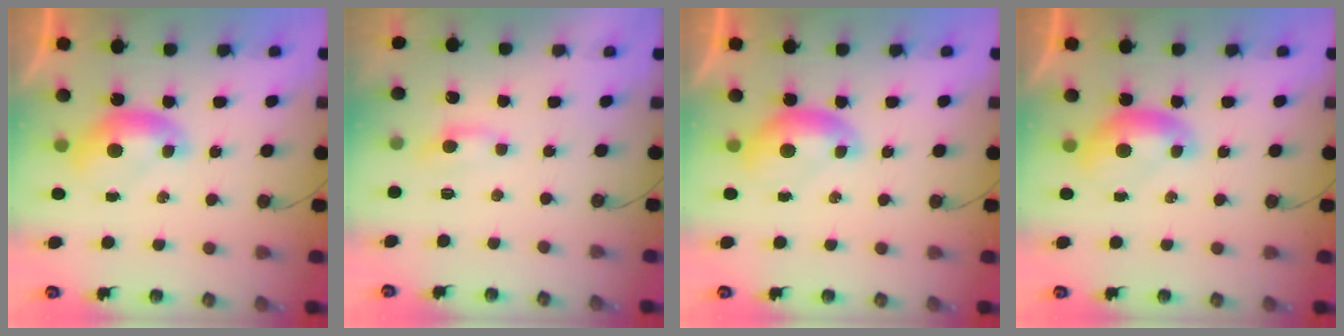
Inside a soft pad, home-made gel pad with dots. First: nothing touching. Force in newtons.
{"total": 0.0}
{"total": 0.0}
{"total": 0.0}